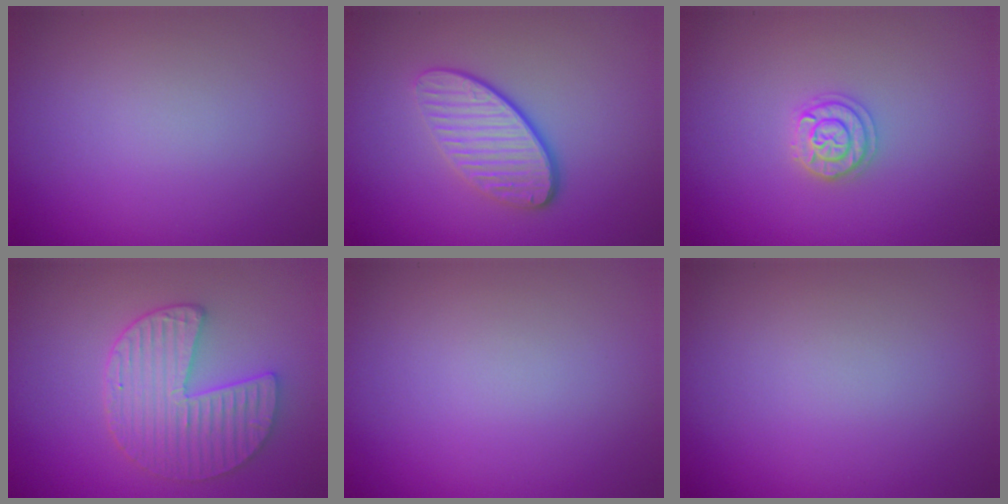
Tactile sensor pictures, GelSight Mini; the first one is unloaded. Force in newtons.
{"total": 4.1, "press": 3.1, "slide": 2.7}
{"total": 2.0, "press": 1.9, "slide": 0.3}
{"total": 4.9, "press": 4.2, "slide": 2.5}
{"total": 0.0}
{"total": 0.0}